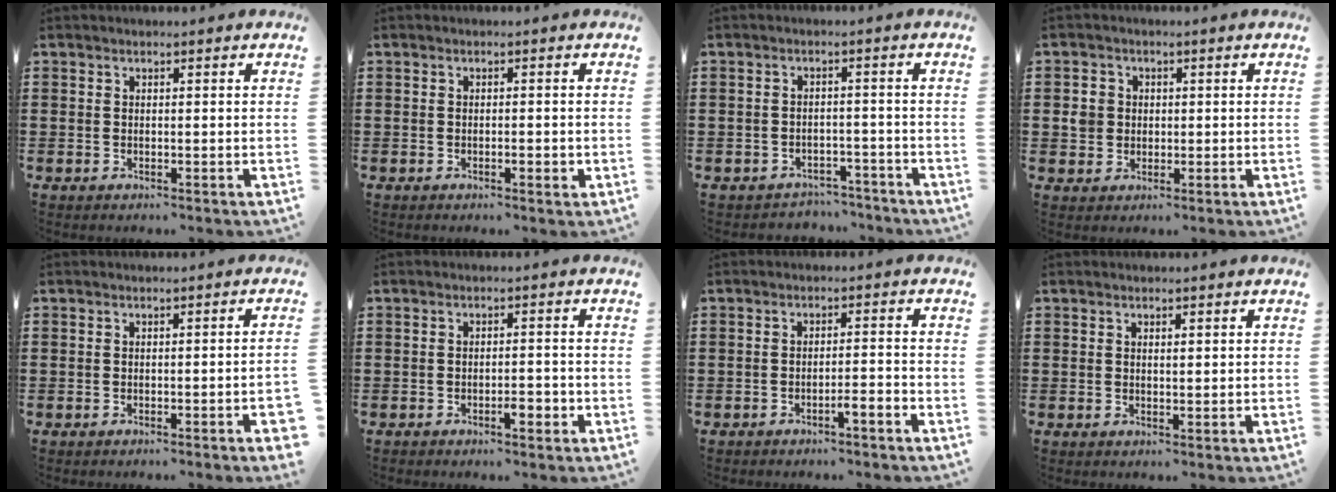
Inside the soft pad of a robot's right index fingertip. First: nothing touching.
{"total": 1.5, "force": [-0.6, 0.3, 1.4], "torque": [-0.024, -0.003, -0.010]}
{"total": 2.7, "force": [-2.7, 0.6, 0.0], "torque": [-0.009, 0.000, -0.057]}
{"total": 3.1, "force": [0.2, 2.8, 1.1], "torque": [-0.032, 0.010, 0.000]}
{"total": 1.7, "force": [-1.0, -0.1, 1.3], "torque": [-0.020, -0.002, -0.019]}
{"total": 2.8, "force": [-1.5, 0.8, 2.1], "torque": [-0.036, 0.003, -0.029]}
{"total": 2.2, "force": [-1.8, -0.3, 1.2], "torque": [-0.021, 0.000, -0.036]}
{"total": 0.7, "force": [0.3, 0.2, 0.6], "torque": [-0.012, 0.002, 0.005]}